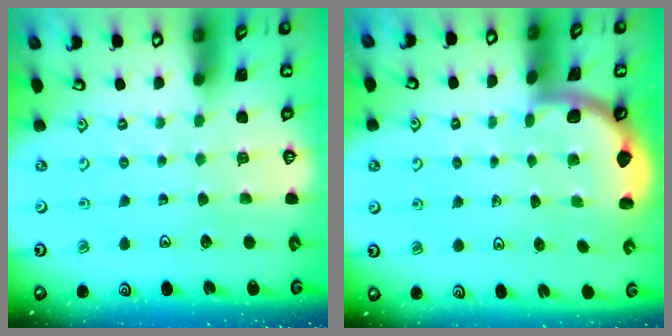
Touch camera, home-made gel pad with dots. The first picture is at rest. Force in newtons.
{"total": 1.7, "press": 1.7, "slide": 0.1}